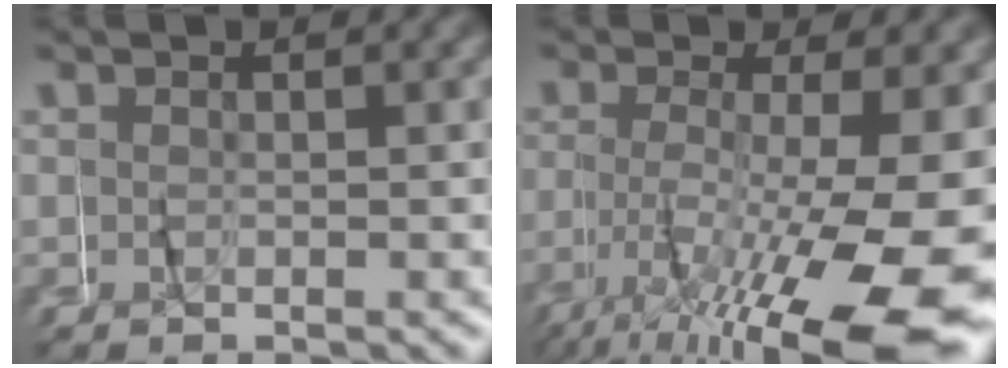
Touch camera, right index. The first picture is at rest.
{"total": 10.7, "force": [-3.9, 3.0, 9.6], "torque": [-0.143, -0.022, -0.046]}